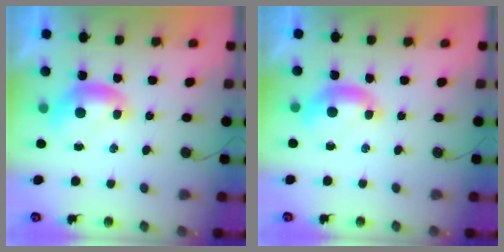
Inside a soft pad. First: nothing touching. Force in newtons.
{"total": 0.6, "press": 0.1, "slide": 0.6}